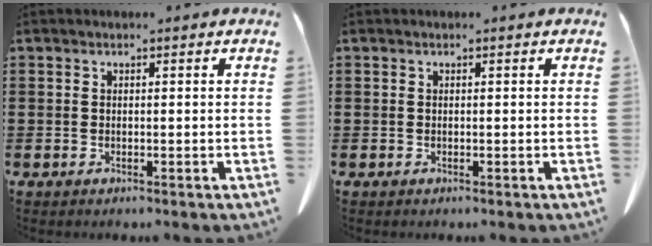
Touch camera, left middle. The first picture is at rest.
{"total": 0.0}